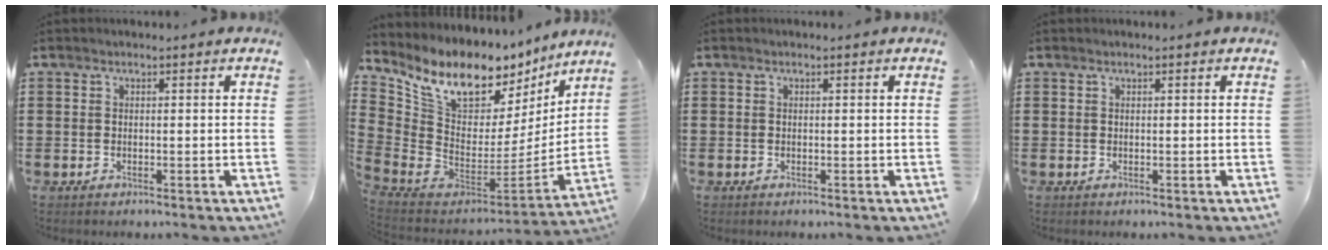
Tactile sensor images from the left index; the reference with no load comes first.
{"total": 11.3, "force": [8.3, 5.1, 5.7], "torque": [-0.138, -0.067, 0.146]}
{"total": 0.0}
{"total": 0.0}